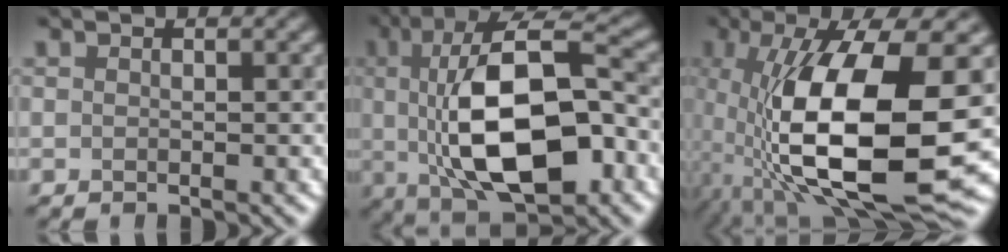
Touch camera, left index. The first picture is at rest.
{"total": 13.3, "force": [-0.4, 5.8, 11.9], "torque": [-0.203, -0.002, -0.009]}
{"total": 14.7, "force": [-1.7, 5.4, 13.6], "torque": [-0.244, -0.015, -0.032]}